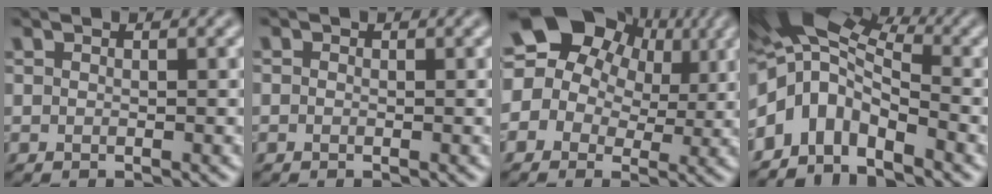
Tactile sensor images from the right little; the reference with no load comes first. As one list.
[{"total": 0.0}, {"total": 13.9, "force": [5.9, 10.5, 6.9], "torque": [-0.149, 0.060, 0.072]}, {"total": 9.3, "force": [-2.2, 5.3, 7.3], "torque": [-0.129, 0.013, -0.065]}]